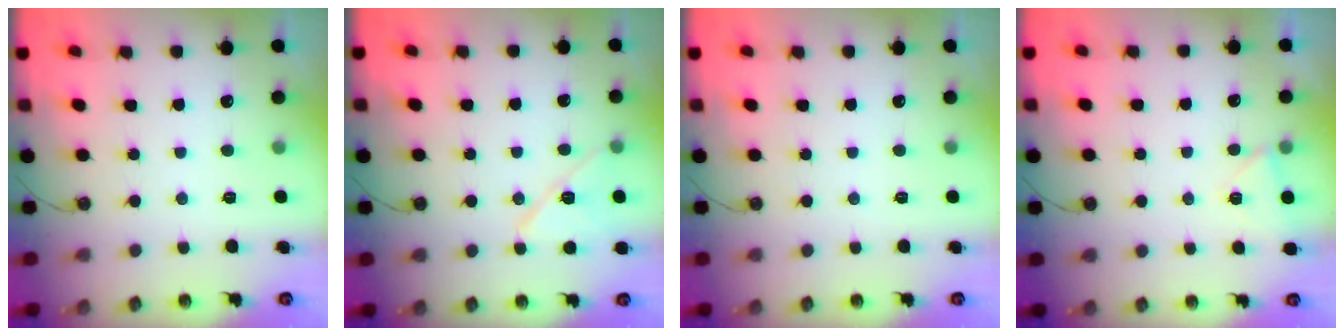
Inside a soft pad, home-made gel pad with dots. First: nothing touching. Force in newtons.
{"total": 10.7, "press": 10.6, "slide": 0.5}
{"total": 0.0}
{"total": 4.8, "press": 4.1, "slide": 2.4}